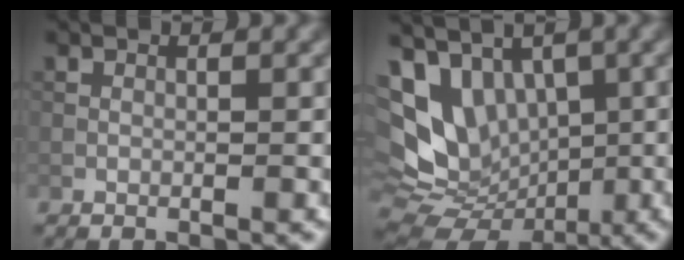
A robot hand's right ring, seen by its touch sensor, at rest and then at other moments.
{"total": 8.6, "force": [1.2, 6.4, 5.7], "torque": [-0.096, -0.008, 0.027]}